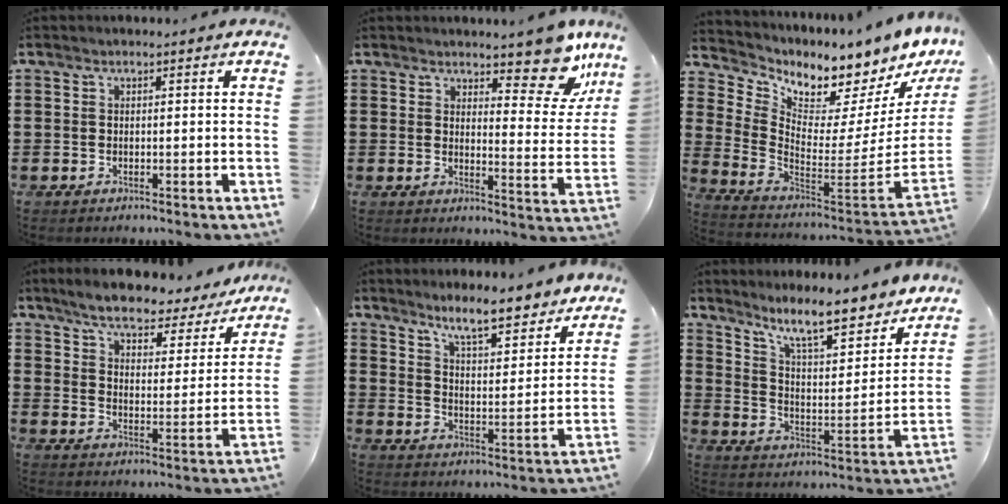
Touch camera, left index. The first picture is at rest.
{"total": 9.6, "force": [7.9, 2.8, 4.8], "torque": [-0.062, -0.047, 0.137]}
{"total": 4.7, "force": [4.4, 1.1, 0.9], "torque": [-0.051, -0.068, 0.068]}
{"total": 6.2, "force": [5.8, 0.9, 2.0], "torque": [-0.060, -0.038, 0.097]}
{"total": 7.7, "force": [7.0, 0.3, 3.2], "torque": [-0.071, -0.044, 0.118]}
{"total": 10.4, "force": [8.7, 1.4, 5.6], "torque": [-0.120, -0.049, 0.150]}